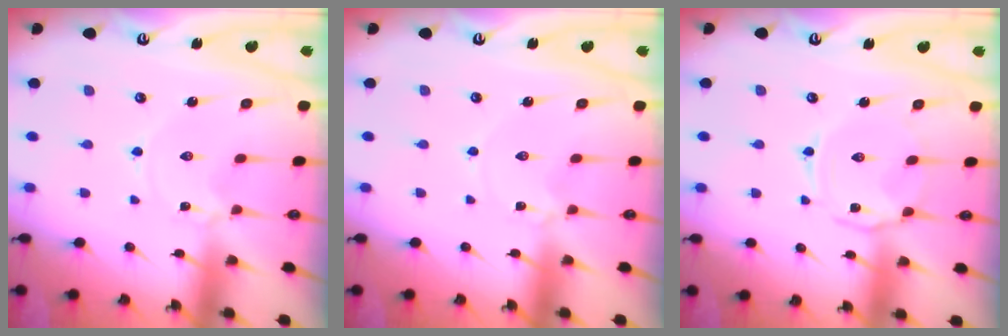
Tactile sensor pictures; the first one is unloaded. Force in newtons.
{"total": 1.2, "press": 1.1, "slide": 0.3}
{"total": 3.8, "press": 3.8, "slide": 0.5}